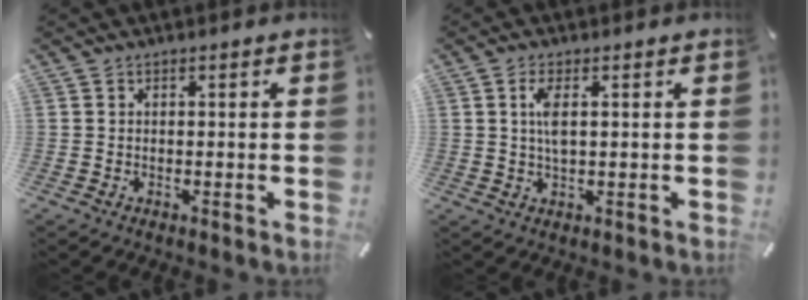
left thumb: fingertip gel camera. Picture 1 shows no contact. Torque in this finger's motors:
{"motor_torque": [-0.05, 0.40, 0.39, -0.59, 0.15]}